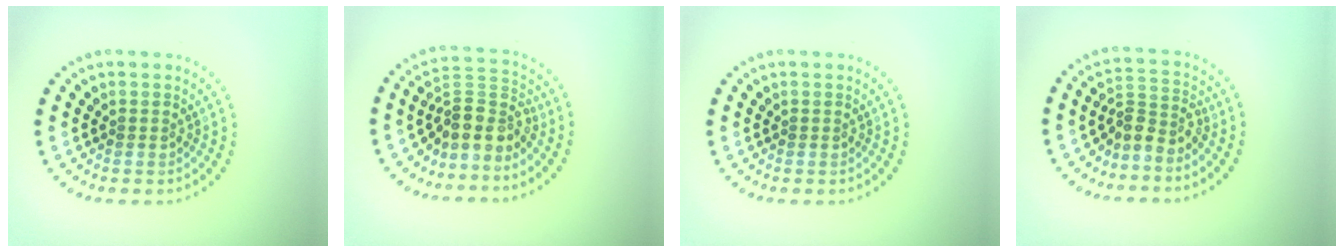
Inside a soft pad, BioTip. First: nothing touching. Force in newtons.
{"total": 3.9, "press": 2.8, "slide": 2.6}
{"total": 0.0}
{"total": 2.5, "press": 1.8, "slide": 1.7}